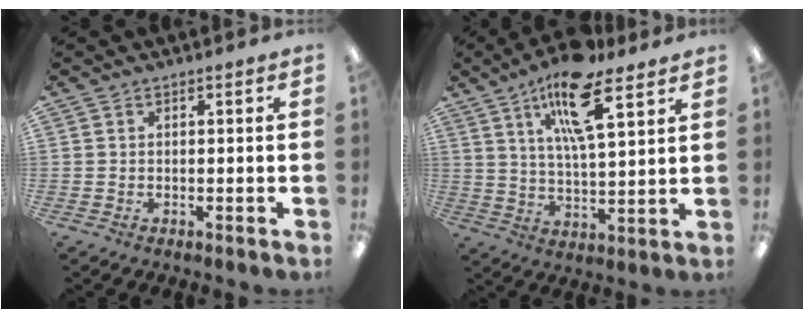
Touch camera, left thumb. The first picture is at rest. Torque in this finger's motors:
{"motor_torque": [0.22, 0.39, 1.36, -1.41, 0.13]}